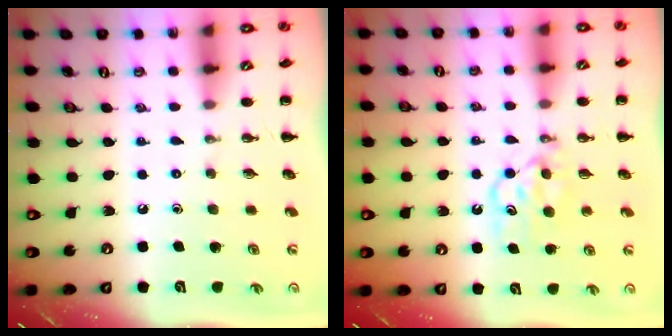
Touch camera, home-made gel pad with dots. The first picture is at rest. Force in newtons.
{"total": 5.9, "press": 5.7, "slide": 1.4}